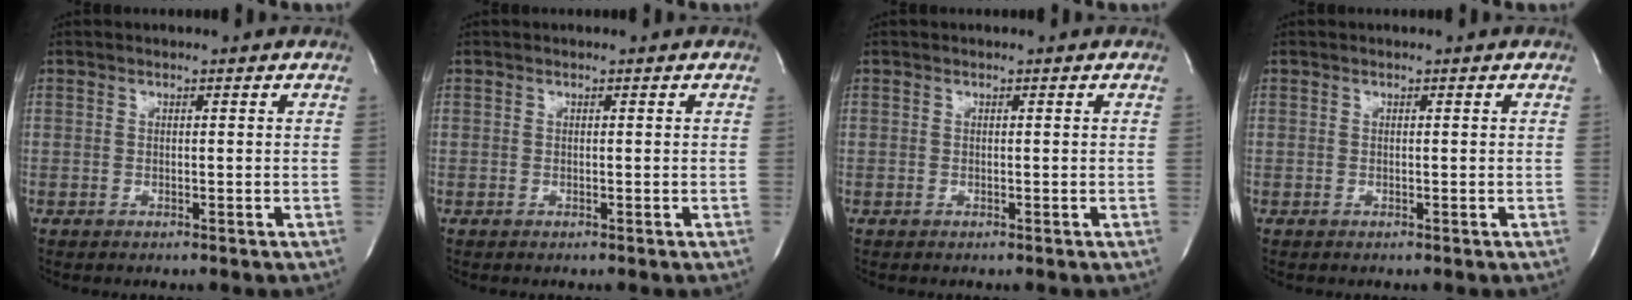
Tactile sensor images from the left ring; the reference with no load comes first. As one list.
[{"total": 0.0}, {"total": 0.0}, {"total": 0.0}]